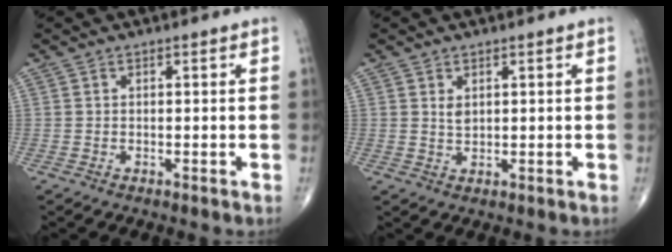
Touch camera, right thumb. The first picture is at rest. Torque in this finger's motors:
{"motor_torque": [0.49, 0.38, 0.16, -0.32, -0.02]}